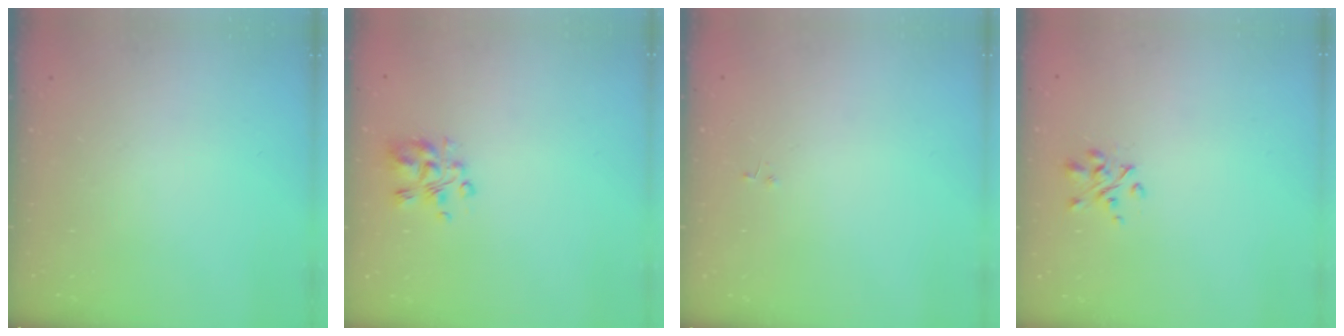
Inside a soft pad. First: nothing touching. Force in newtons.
{"total": 5.5, "press": 5.4, "slide": 0.9}
{"total": 0.0}
{"total": 2.7, "press": 2.5, "slide": 1.0}